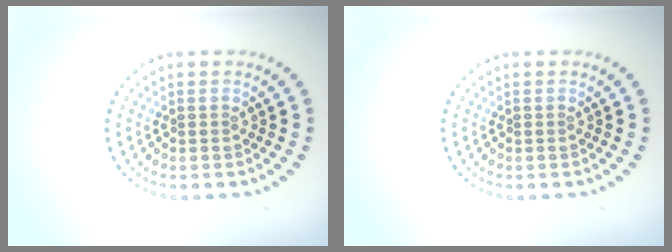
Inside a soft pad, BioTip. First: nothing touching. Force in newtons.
{"total": 0.0}